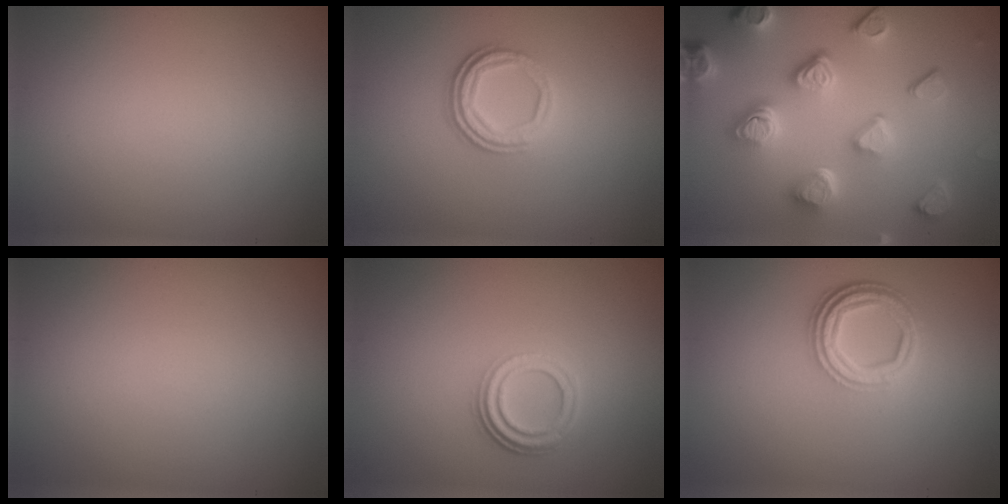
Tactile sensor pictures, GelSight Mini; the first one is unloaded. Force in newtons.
{"total": 3.3, "press": 2.4, "slide": 2.3}
{"total": 6.8, "press": 5.3, "slide": 4.3}
{"total": 0.0}
{"total": 3.1, "press": 2.4, "slide": 2.0}
{"total": 4.2, "press": 3.1, "slide": 2.7}